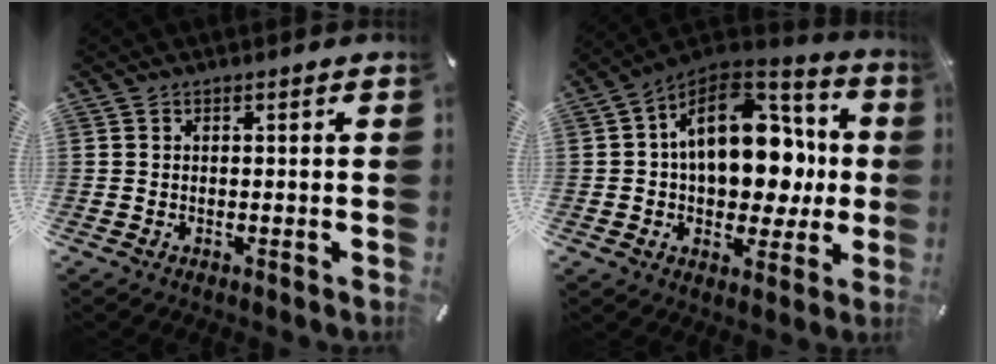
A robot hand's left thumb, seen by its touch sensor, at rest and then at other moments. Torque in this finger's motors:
{"motor_torque": [1.36, 3.64, 0.67, -0.08, 0.45]}